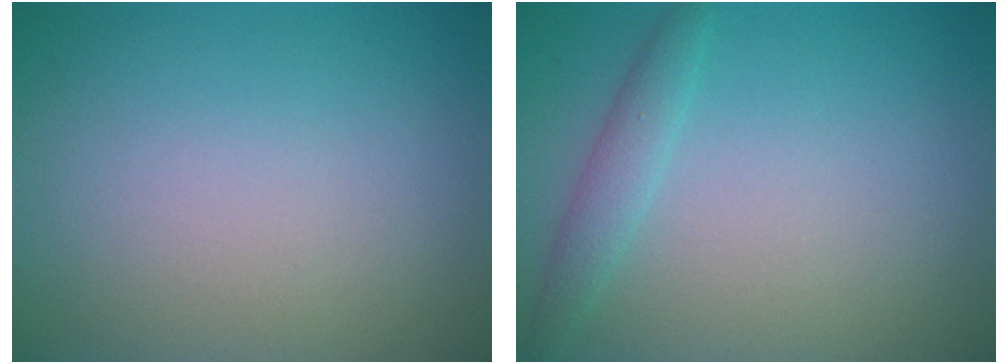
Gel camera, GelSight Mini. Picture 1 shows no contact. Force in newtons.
{"total": 1.8, "press": 1.8, "slide": 0.2}